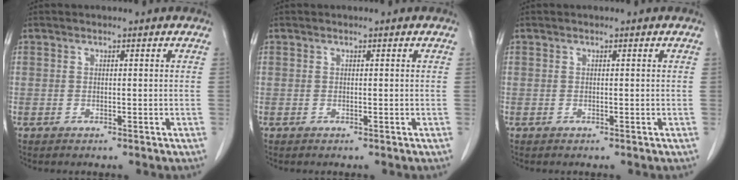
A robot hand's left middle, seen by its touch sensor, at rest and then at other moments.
{"total": 0.0}
{"total": 0.0}